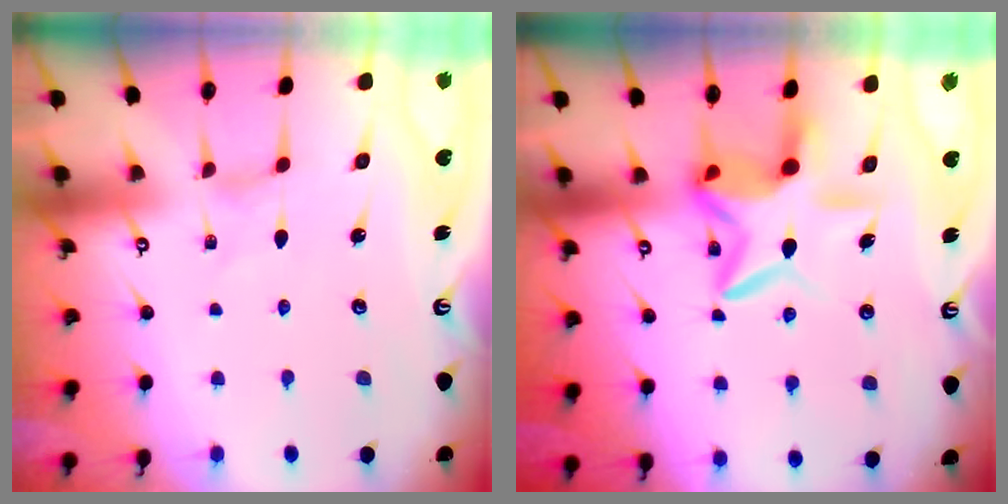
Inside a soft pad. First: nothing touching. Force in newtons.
{"total": 10.9, "press": 10.9, "slide": 0.9}